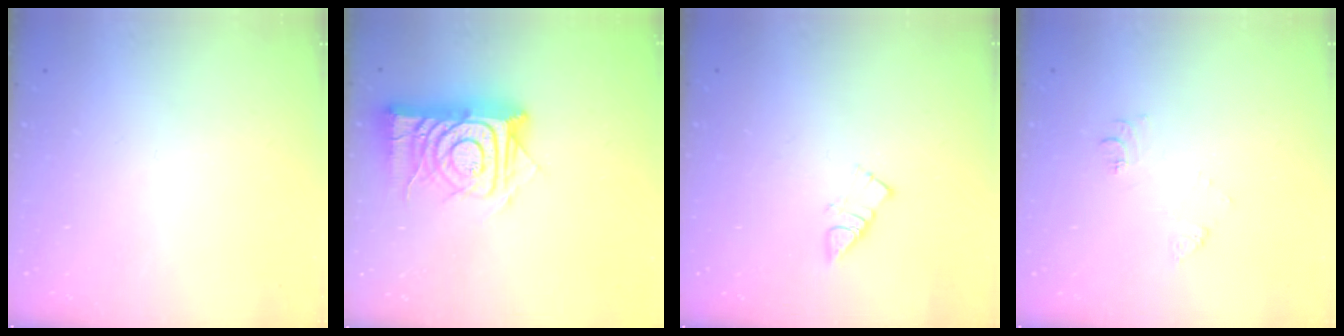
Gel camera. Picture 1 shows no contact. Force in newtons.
{"total": 15.5, "press": 15.4, "slide": 1.2}
{"total": 4.0, "press": 4.0, "slide": 0.4}
{"total": 6.4, "press": 6.4, "slide": 0.7}